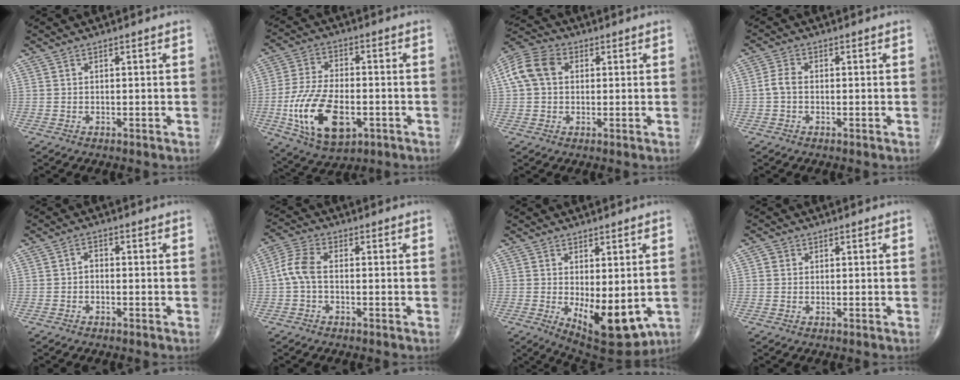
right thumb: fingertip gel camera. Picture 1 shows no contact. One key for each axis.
{"total": 16.5, "fx": -4.5, "fy": 8.9, "fz": 13.2, "tx": -0.246, "ty": 0.005, "tz": -0.073}
{"total": 9.2, "fx": 1.7, "fy": 6.8, "fz": 5.9, "tx": -0.117, "ty": 0.026, "tz": 0.025}
{"total": 2.7, "fx": -0.4, "fy": 1.6, "fz": 2.1, "tx": -0.044, "ty": 0.006, "tz": -0.014}
{"total": 1.5, "fx": -0.6, "fy": 1.0, "fz": 1.0, "tx": -0.007, "ty": 0.010, "tz": -0.017}
{"total": 5.5, "fx": -0.6, "fy": 2.9, "fz": 4.6, "tx": -0.106, "ty": 0.015, "tz": -0.022}
{"total": 12.0, "fx": -2.2, "fy": 5.3, "fz": 10.5, "tx": -0.135, "ty": -0.024, "tz": -0.010}
{"total": 1.3, "fx": 0.3, "fy": 1.2, "fz": 0.3, "tx": 0.001, "ty": 0.001, "tz": 0.001}